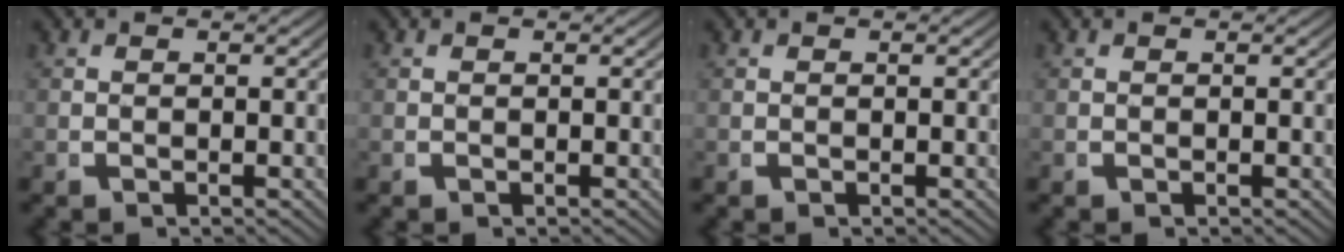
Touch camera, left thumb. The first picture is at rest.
{"total": 0.0}
{"total": 0.0}
{"total": 0.0}